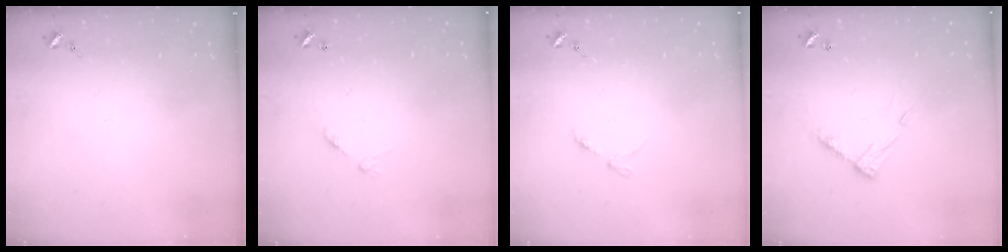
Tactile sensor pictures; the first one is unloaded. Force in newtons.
{"total": 6.9, "press": 6.8, "slide": 0.6}
{"total": 2.9, "press": 2.8, "slide": 0.4}
{"total": 9.4, "press": 9.4, "slide": 0.1}